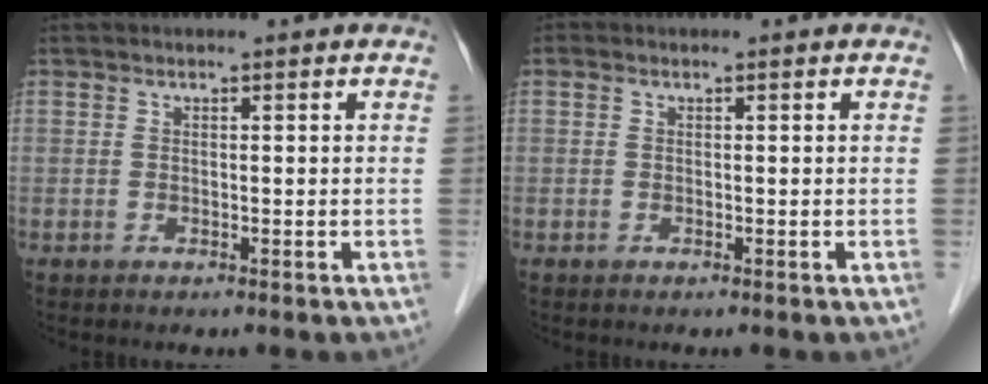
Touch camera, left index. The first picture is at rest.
{"total": 0.0}